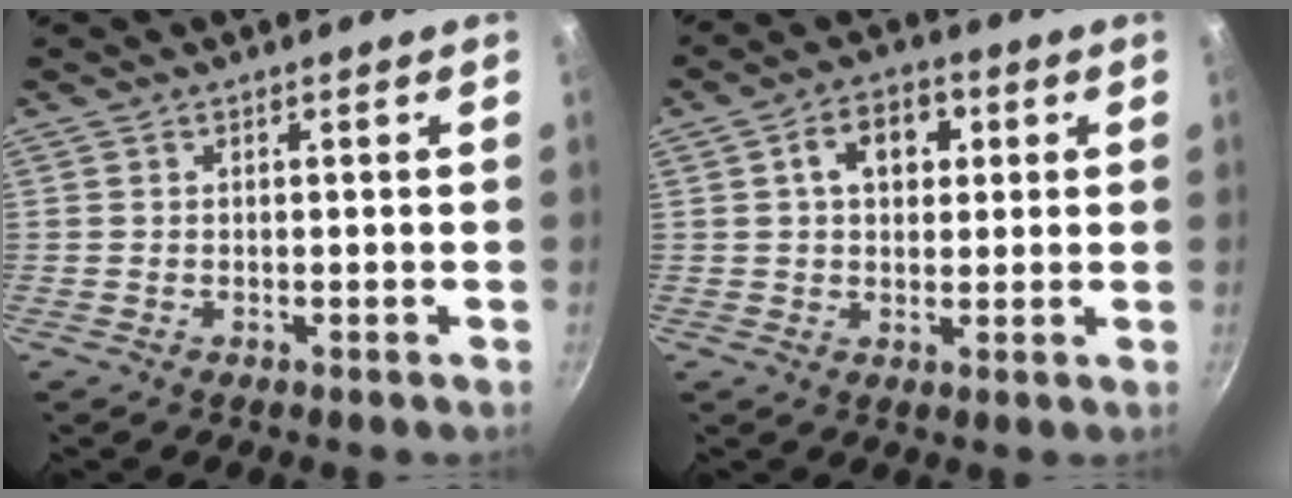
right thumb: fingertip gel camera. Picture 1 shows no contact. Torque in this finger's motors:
{"motor_torque": [0.20, 2.25, 1.08, -0.09, 0.05]}